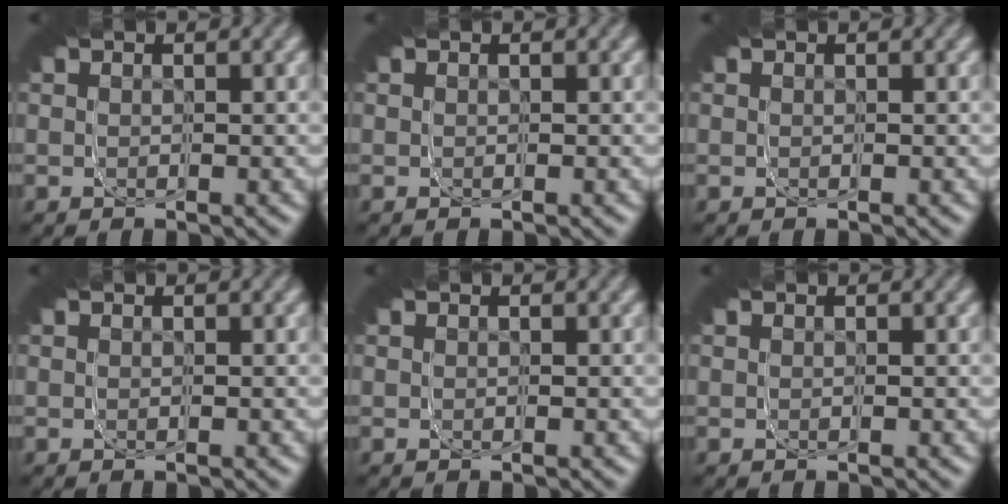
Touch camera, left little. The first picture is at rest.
{"total": 0.0}
{"total": 0.0}
{"total": 0.0}
{"total": 0.0}
{"total": 0.0}